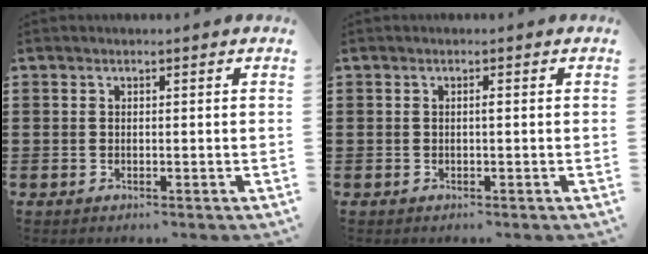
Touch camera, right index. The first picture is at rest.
{"total": 0.5, "force": [0.0, 0.0, 0.5], "torque": [-0.008, -0.001, -0.001]}